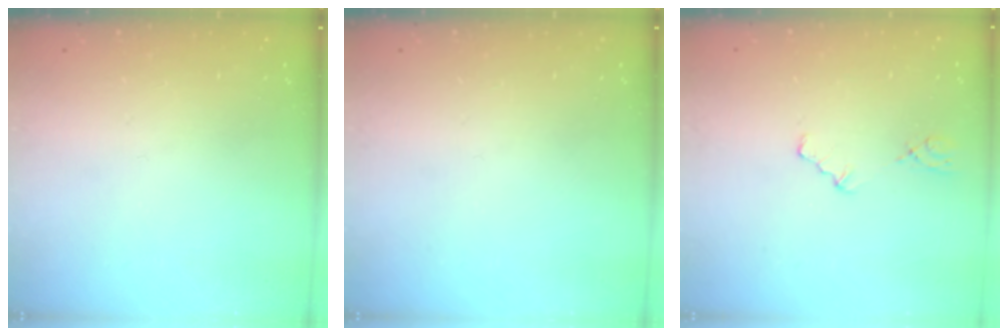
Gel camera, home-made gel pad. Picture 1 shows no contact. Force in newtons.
{"total": 0.0}
{"total": 1.2, "press": 1.2, "slide": 0.3}